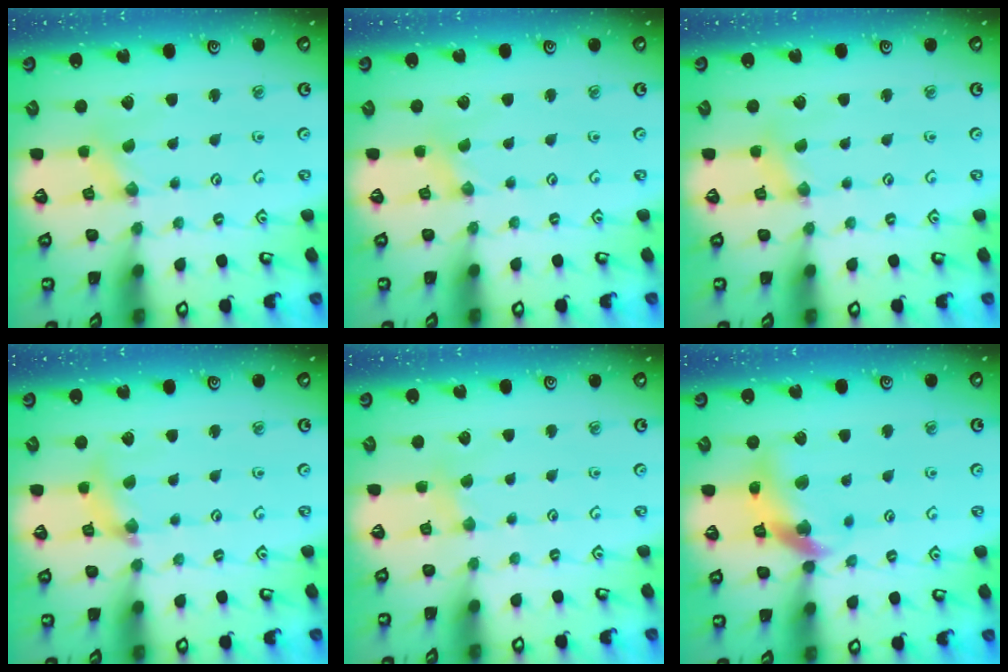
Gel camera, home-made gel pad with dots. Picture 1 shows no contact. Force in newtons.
{"total": 0.0}
{"total": 1.2, "press": 1.1, "slide": 0.3}
{"total": 6.1, "press": 6.1, "slide": 0.7}
{"total": 2.4, "press": 2.4, "slide": 0.4}
{"total": 14.0, "press": 13.9, "slide": 1.7}